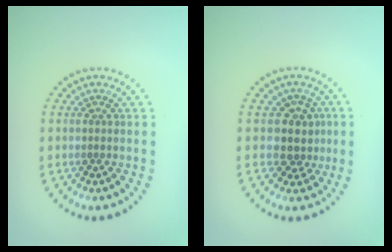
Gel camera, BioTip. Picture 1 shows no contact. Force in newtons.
{"total": 2.9, "press": 2.3, "slide": 1.7}